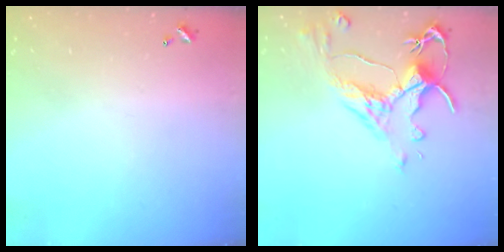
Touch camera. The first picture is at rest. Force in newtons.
{"total": 6.2, "press": 6.0, "slide": 1.6}